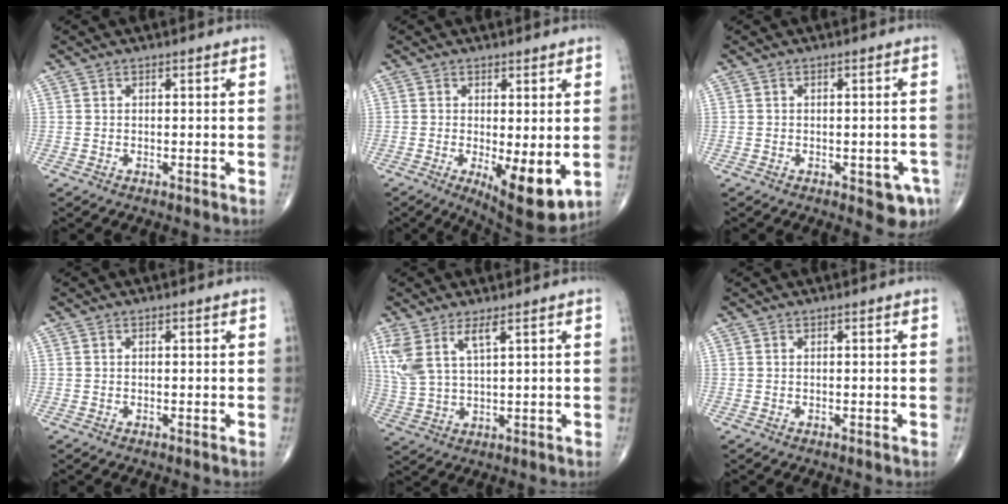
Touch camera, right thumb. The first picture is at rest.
{"total": 9.8, "force": [-1.9, 3.3, 9.0], "torque": [-0.127, -0.026, -0.020]}
{"total": 5.0, "force": [-2.1, 2.3, 3.9], "torque": [-0.024, 0.003, -0.022]}
{"total": 0.0}
{"total": 7.7, "force": [3.9, 2.3, 6.2], "torque": [-0.154, -0.013, 0.091]}
{"total": 0.0}